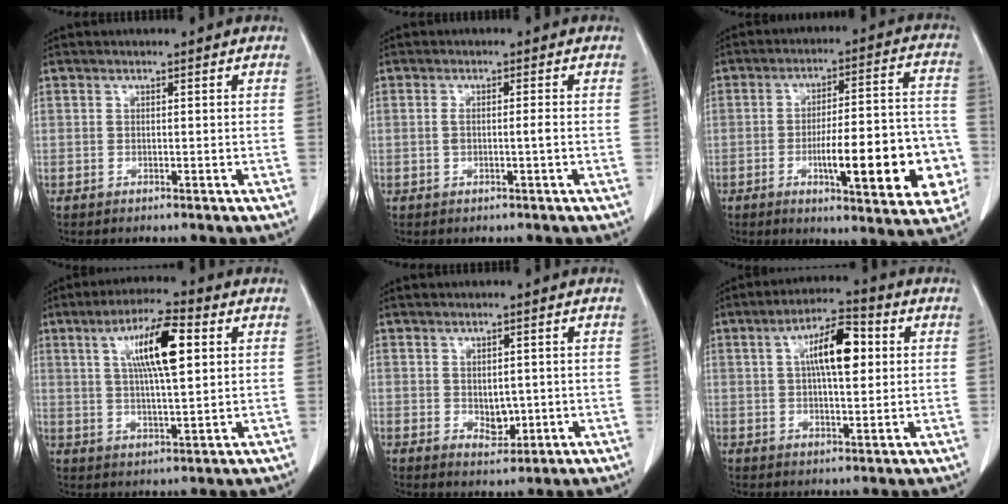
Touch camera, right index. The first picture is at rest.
{"total": 1.8, "force": [-0.3, 0.1, 1.8], "torque": [-0.036, 0.001, -0.004]}
{"total": 17.7, "force": [-5.2, 3.9, 16.5], "torque": [-0.193, 0.021, -0.061]}
{"total": 10.6, "force": [3.2, 1.8, 9.9], "torque": [-0.177, 0.013, 0.055]}
{"total": 3.1, "force": [-0.1, 2.1, 2.4], "torque": [-0.034, -0.007, 0.009]}
{"total": 9.3, "force": [2.1, 2.7, 8.7], "torque": [-0.153, 0.020, 0.033]}